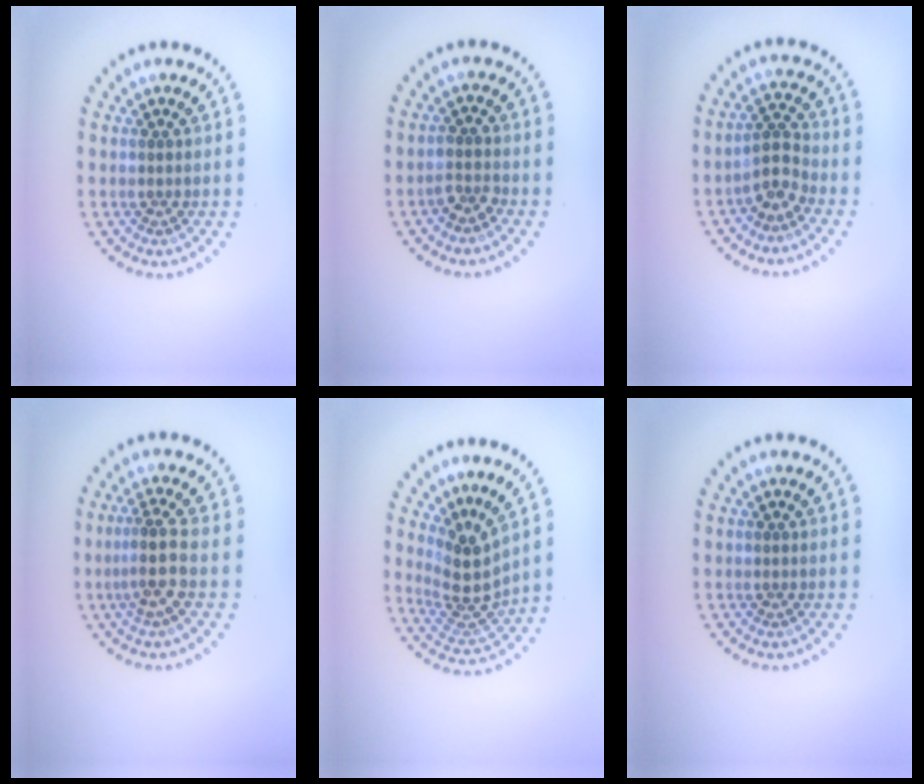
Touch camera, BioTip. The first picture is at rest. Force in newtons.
{"total": 1.3, "press": 1.1, "slide": 0.6}
{"total": 2.4, "press": 1.9, "slide": 1.6}
{"total": 2.8, "press": 2.3, "slide": 1.6}
{"total": 3.6, "press": 2.8, "slide": 2.3}
{"total": 0.0}